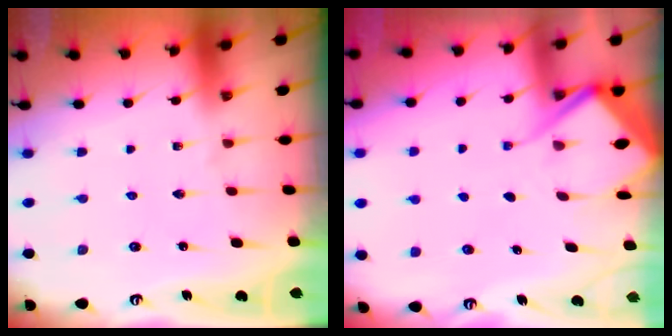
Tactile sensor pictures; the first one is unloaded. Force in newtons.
{"total": 6.7, "press": 6.7, "slide": 0.7}